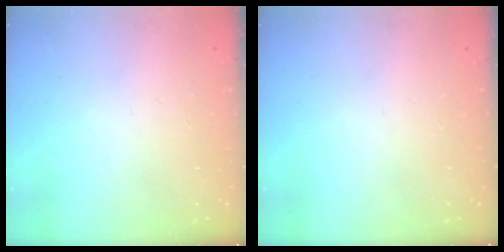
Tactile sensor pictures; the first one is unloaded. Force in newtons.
{"total": 0.0}